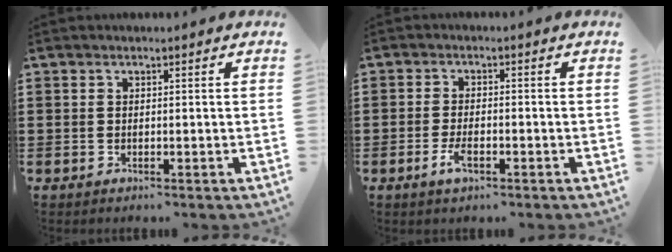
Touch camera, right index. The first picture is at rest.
{"total": 3.2, "force": [-1.5, 1.0, 2.6], "torque": [-0.060, -0.006, -0.030]}